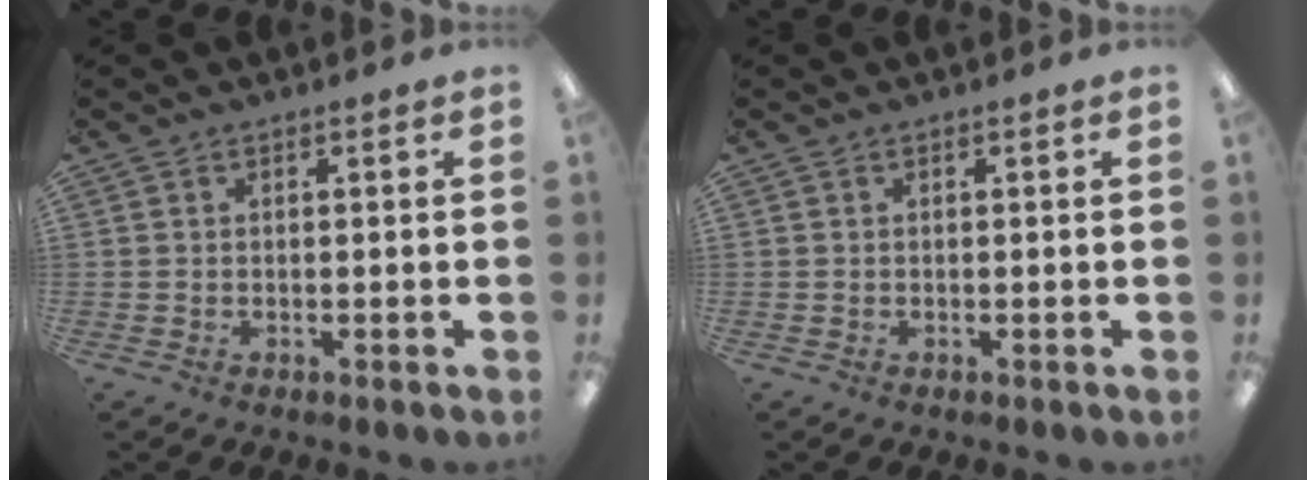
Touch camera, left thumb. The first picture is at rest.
{"total": 0.0}